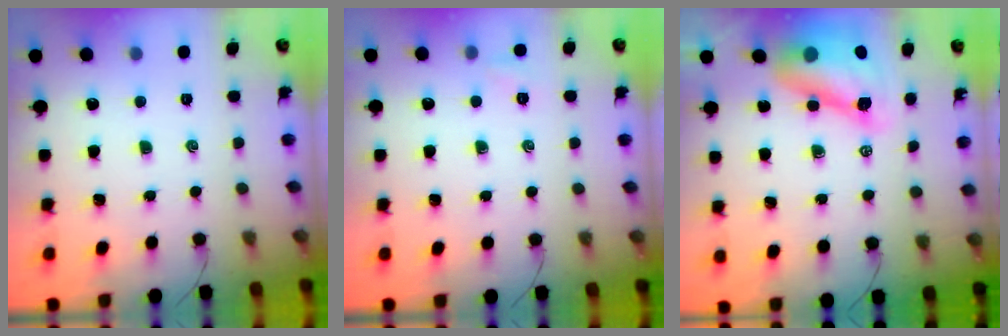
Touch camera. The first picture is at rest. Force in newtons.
{"total": 3.5, "press": 3.3, "slide": 1.2}
{"total": 11.3, "press": 10.9, "slide": 2.7}